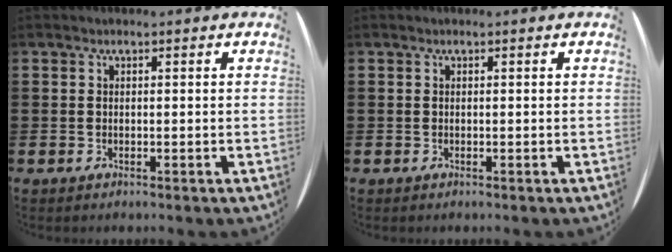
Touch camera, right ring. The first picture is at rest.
{"total": 0.0}